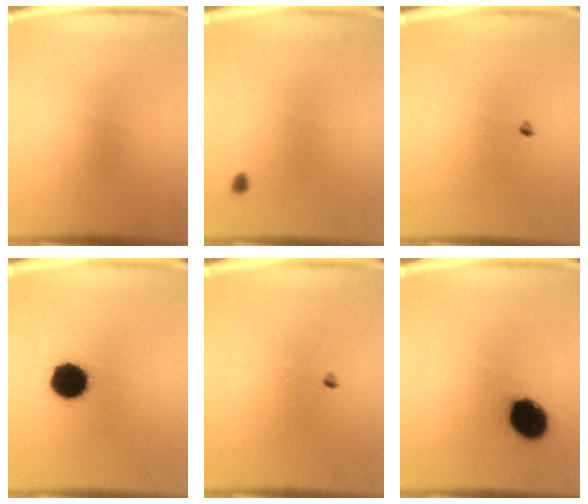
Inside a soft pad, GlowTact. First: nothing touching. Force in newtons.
{"total": 0.9}
{"total": 0.7}
{"total": 13.4}
{"total": 0.7}
{"total": 12.3}